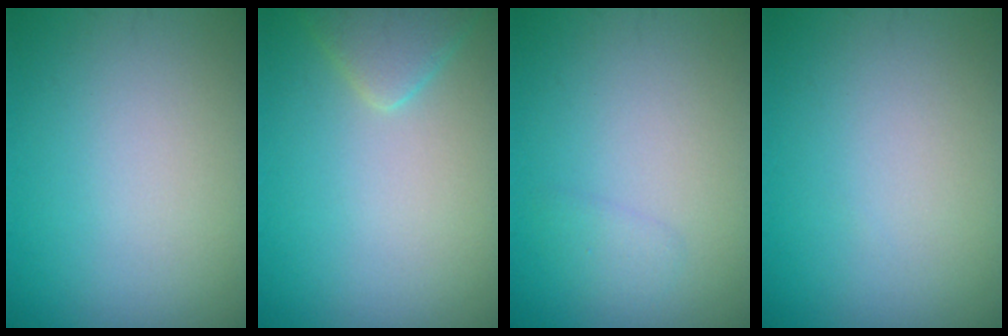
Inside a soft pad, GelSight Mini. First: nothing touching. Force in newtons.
{"total": 2.5, "press": 2.5, "slide": 0.2}
{"total": 1.0, "press": 1.0, "slide": 0.1}
{"total": 0.0}